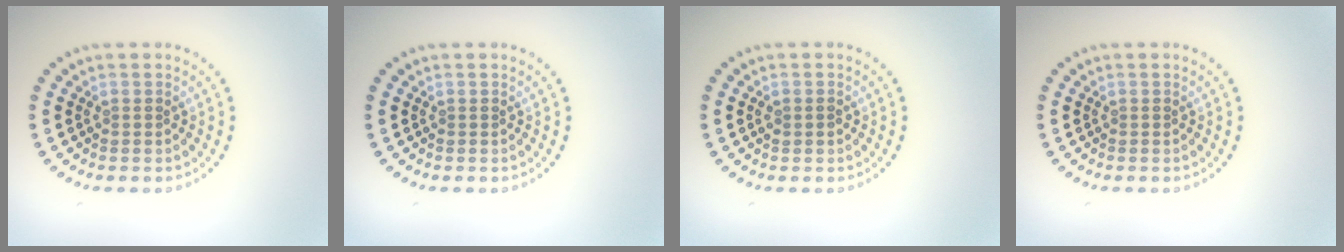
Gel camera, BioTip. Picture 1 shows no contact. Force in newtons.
{"total": 0.0}
{"total": 0.8, "press": 0.8, "slide": 0.1}
{"total": 0.0}